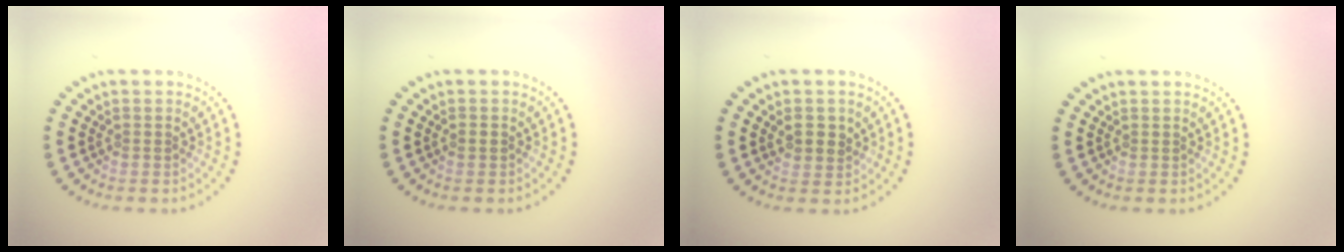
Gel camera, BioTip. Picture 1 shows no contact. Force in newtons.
{"total": 0.9, "press": 0.9, "slide": 0.1}
{"total": 2.3, "press": 2.2, "slide": 0.6}
{"total": 0.0}